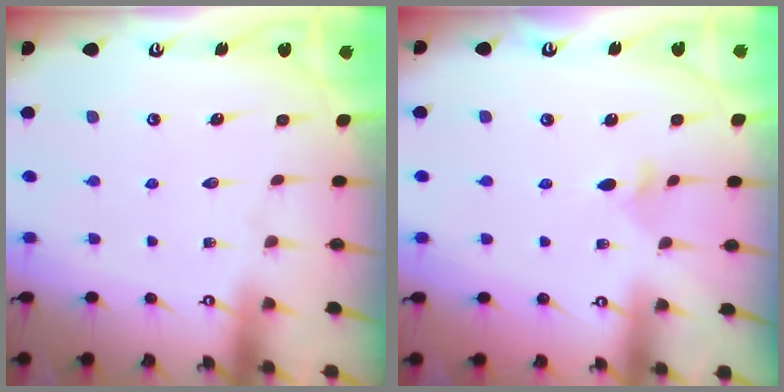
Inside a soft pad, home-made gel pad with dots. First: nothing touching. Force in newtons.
{"total": 3.3, "press": 3.2, "slide": 0.8}